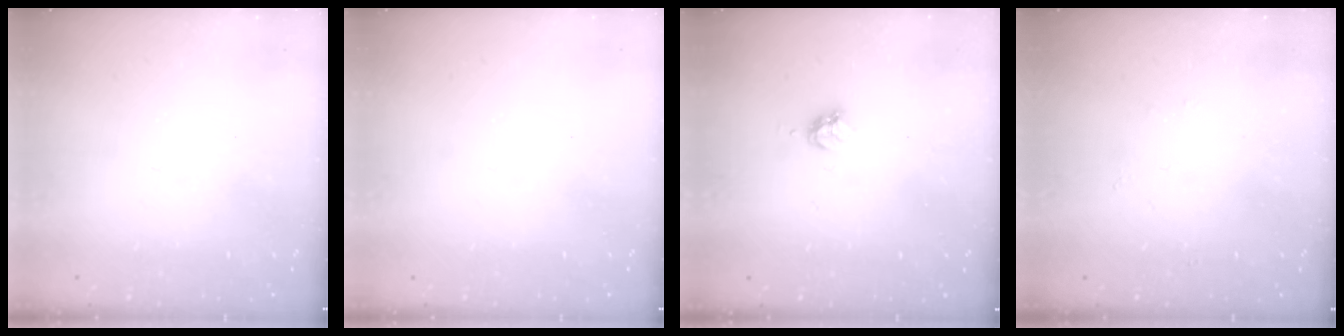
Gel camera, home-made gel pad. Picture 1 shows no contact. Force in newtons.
{"total": 0.0}
{"total": 3.2, "press": 3.2, "slide": 0.5}
{"total": 2.9, "press": 2.8, "slide": 0.8}